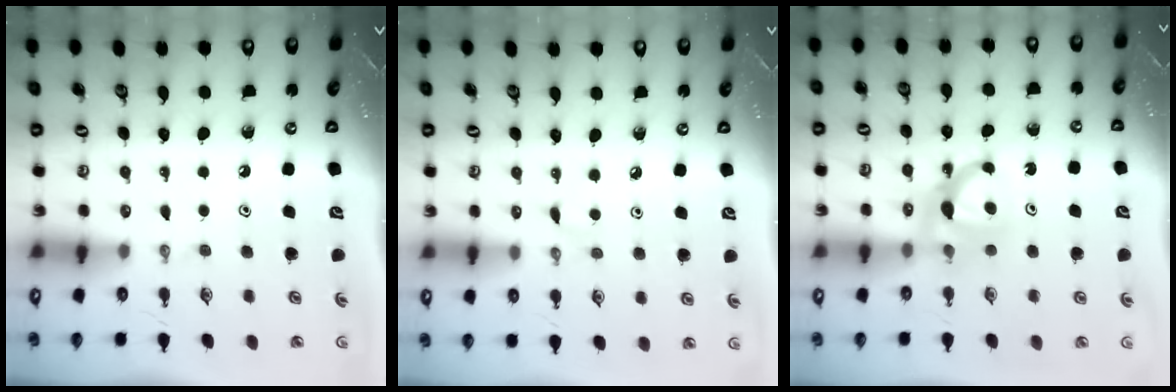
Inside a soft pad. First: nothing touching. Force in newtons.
{"total": 2.1, "press": 2.1, "slide": 0.3}
{"total": 7.3, "press": 7.3, "slide": 0.3}